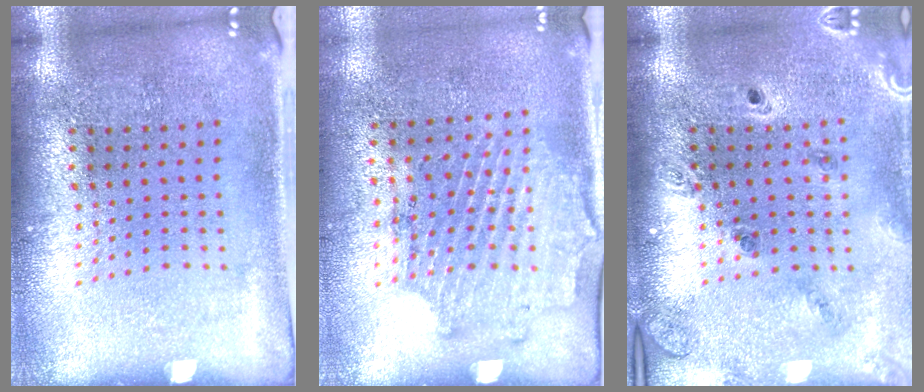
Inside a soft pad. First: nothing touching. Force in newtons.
{"total": 1.7, "press": 1.4, "slide": 0.9}
{"total": 1.4, "press": 1.4, "slide": 0.1}